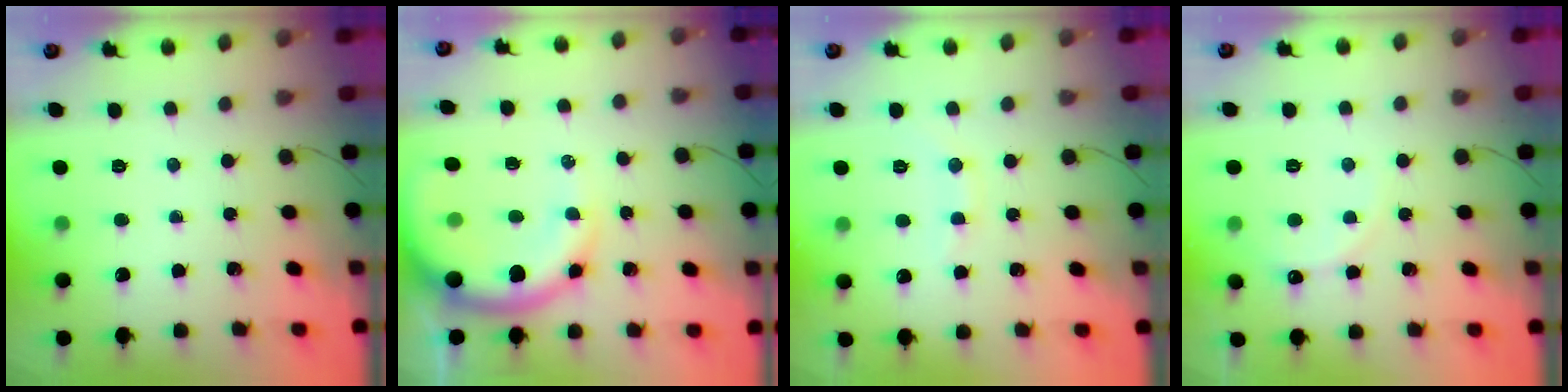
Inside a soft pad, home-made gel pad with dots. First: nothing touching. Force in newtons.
{"total": 12.8, "press": 12.5, "slide": 2.8}
{"total": 7.5, "press": 7.5, "slide": 1.0}
{"total": 6.7, "press": 6.6, "slide": 1.3}